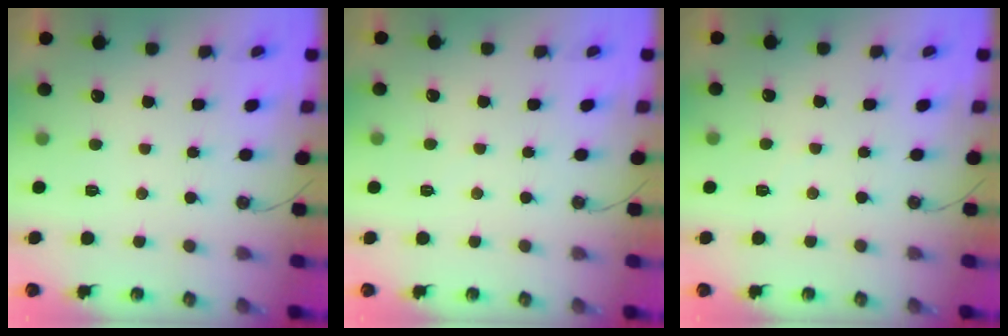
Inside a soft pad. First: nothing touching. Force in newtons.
{"total": 4.4, "press": 4.4, "slide": 0.5}
{"total": 3.3, "press": 3.3, "slide": 0.6}